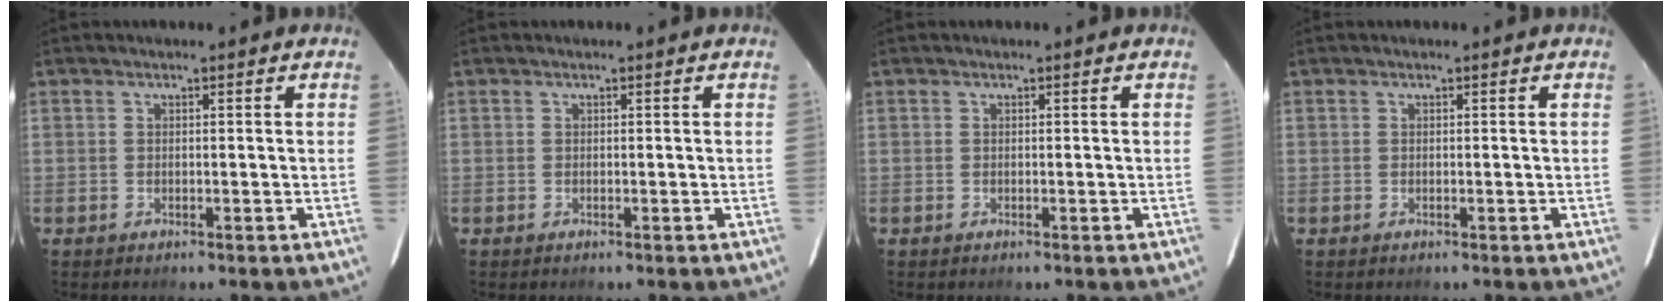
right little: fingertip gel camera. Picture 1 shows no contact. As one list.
[{"total": 0.0}, {"total": 0.0}, {"total": 0.0}]